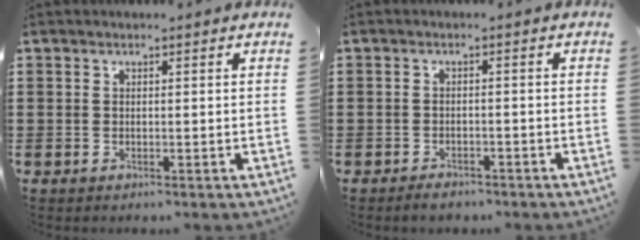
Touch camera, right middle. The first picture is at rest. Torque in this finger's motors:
{"motor_torque": [-0.08, 0.19, 0.05, -0.01]}